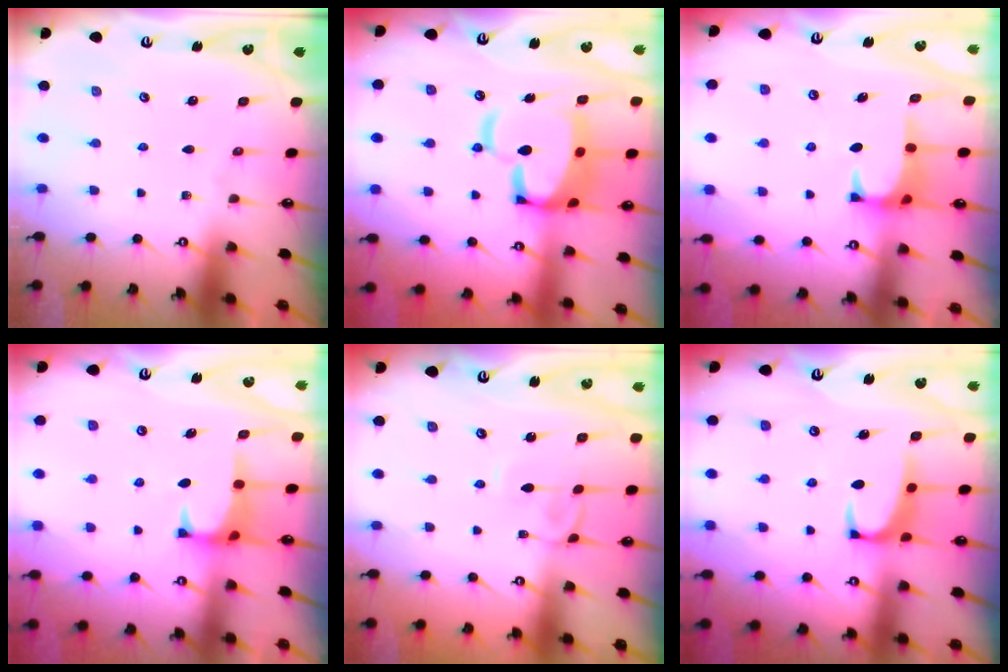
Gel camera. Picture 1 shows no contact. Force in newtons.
{"total": 13.4, "press": 13.3, "slide": 1.9}
{"total": 1.2, "press": 1.1, "slide": 0.6}
{"total": 1.1, "press": 0.9, "slide": 0.6}
{"total": 3.7, "press": 3.7, "slide": 0.0}
{"total": 1.4, "press": 1.1, "slide": 0.8}